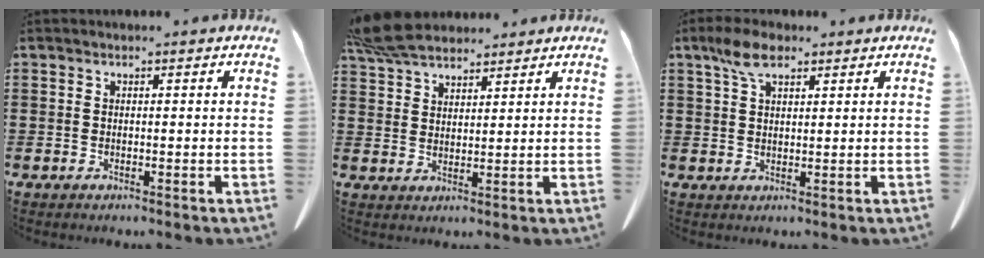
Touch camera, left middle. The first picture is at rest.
{"total": 6.9, "force": [6.1, 1.9, 2.7], "torque": [-0.073, -0.006, 0.117]}
{"total": 5.1, "force": [3.0, 2.1, 3.6], "torque": [-0.079, 0.007, 0.054]}